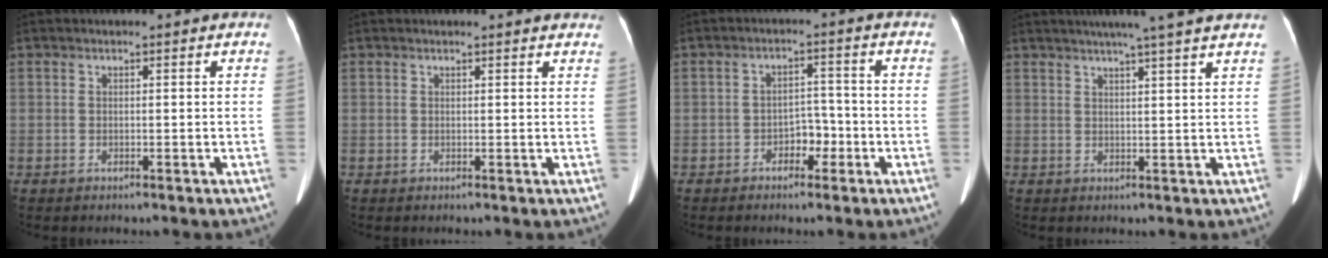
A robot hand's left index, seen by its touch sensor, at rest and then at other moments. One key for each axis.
{"total": 4.5, "fx": 4.3, "fy": 0.7, "fz": 1.0, "tx": -0.009, "ty": 0.002, "tz": 0.030}
{"total": 3.6, "fx": -1.8, "fy": 2.2, "fz": 2.3, "tx": -0.032, "ty": 0.013, "tz": -0.030}
{"total": 9.5, "fx": 7.8, "fy": -0.8, "fz": 5.4, "tx": -0.077, "ty": 0.022, "tz": 0.089}